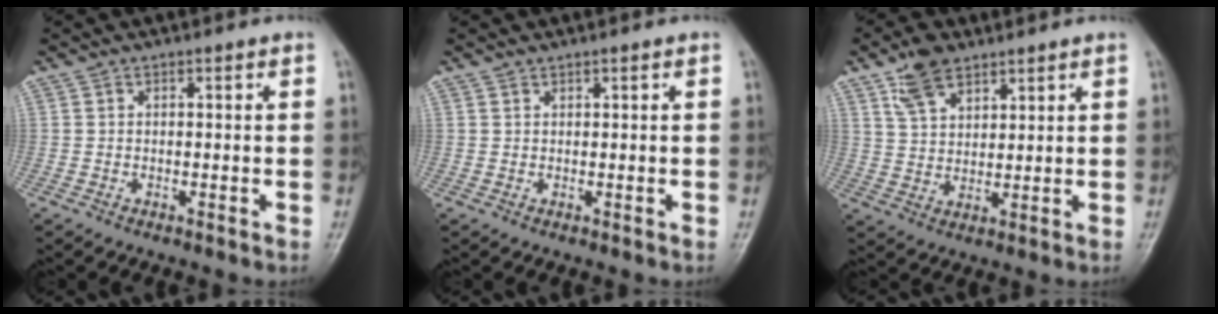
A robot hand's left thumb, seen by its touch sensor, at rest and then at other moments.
{"total": 0.7, "force": [0.5, 0.4, 0.3], "torque": [-0.002, 0.002, 0.010]}
{"total": 7.5, "force": [4.8, 4.1, 4.0], "torque": [-0.056, -0.020, 0.095]}